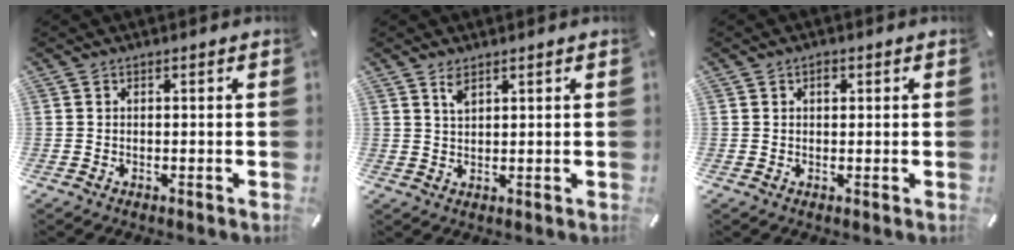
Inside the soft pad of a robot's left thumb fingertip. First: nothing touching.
{"total": 2.9, "force": [2.1, 1.2, 1.7], "torque": [-0.037, 0.000, 0.038]}
{"total": 1.4, "force": [0.5, 1.1, 0.8], "torque": [-0.001, -0.002, 0.005]}